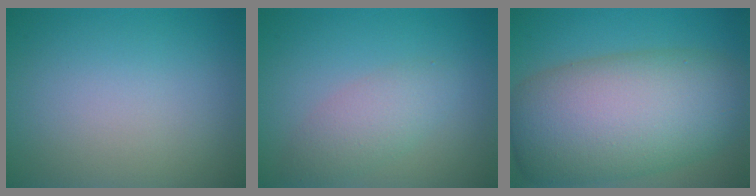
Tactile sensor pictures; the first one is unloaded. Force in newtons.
{"total": 2.8, "press": 2.8, "slide": 0.0}
{"total": 12.8, "press": 12.8, "slide": 0.6}